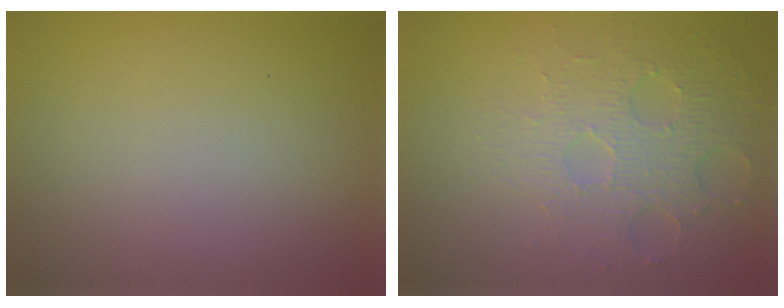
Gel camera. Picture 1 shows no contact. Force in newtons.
{"total": 4.0, "press": 3.2, "slide": 2.5}